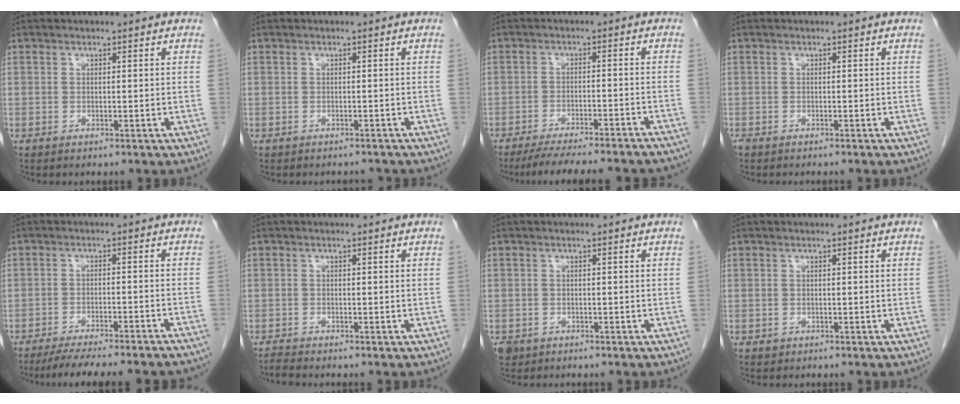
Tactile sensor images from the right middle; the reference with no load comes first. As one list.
[{"total": 1.7, "force": [-1.7, 0.5, -0.1], "torque": [0.002, -0.003, -0.023]}, {"total": 17.7, "force": [-16.0, 1.3, 7.5], "torque": [-0.090, -0.020, -0.209]}, {"total": 2.0, "force": [-1.8, 0.4, 0.8], "torque": [-0.015, -0.004, -0.023]}, {"total": 16.9, "force": [-15.2, 0.9, 7.3], "torque": [-0.089, -0.022, -0.200]}, {"total": 1.0, "force": [-1.0, -0.2, 0.0], "torque": [-0.011, -0.009, -0.020]}, {"total": 2.2, "force": [-1.3, 1.7, 0.5], "torque": [-0.013, 0.001, -0.018]}, {"total": 0.5, "force": [-0.2, 0.5, 0.1], "torque": [-0.004, 0.002, -0.001]}]